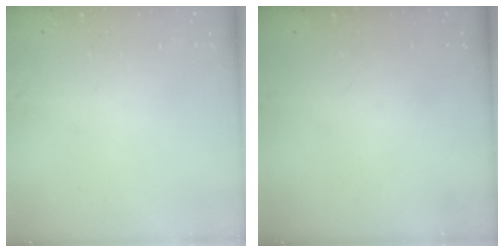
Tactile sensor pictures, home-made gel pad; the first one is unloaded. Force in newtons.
{"total": 0.0}